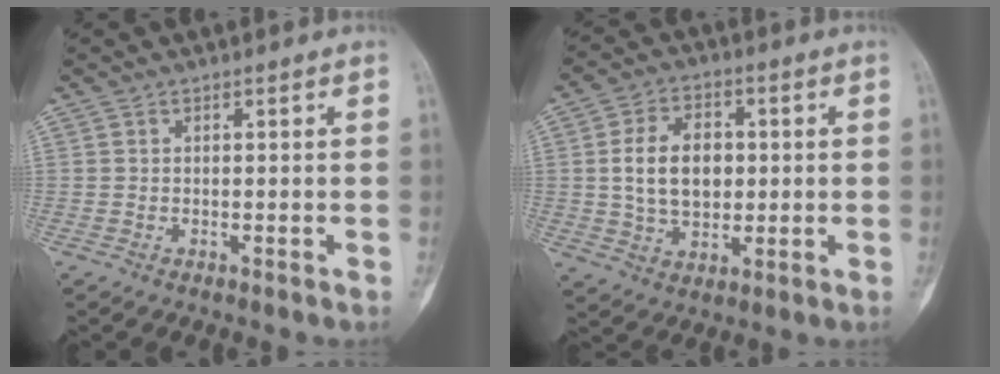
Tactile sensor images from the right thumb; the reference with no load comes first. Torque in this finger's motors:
{"motor_torque": [1.52, 1.42, 0.51, -0.30, 0.36]}